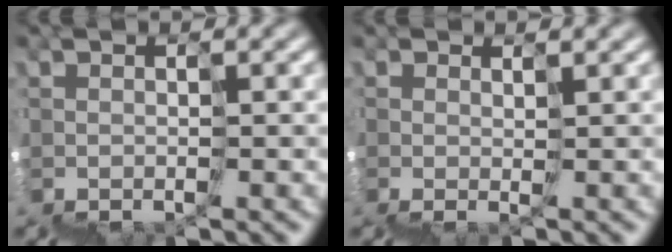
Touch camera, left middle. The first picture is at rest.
{"total": 1.2, "force": [0.5, 0.4, 1.1], "torque": [-0.003, -0.003, 0.015]}